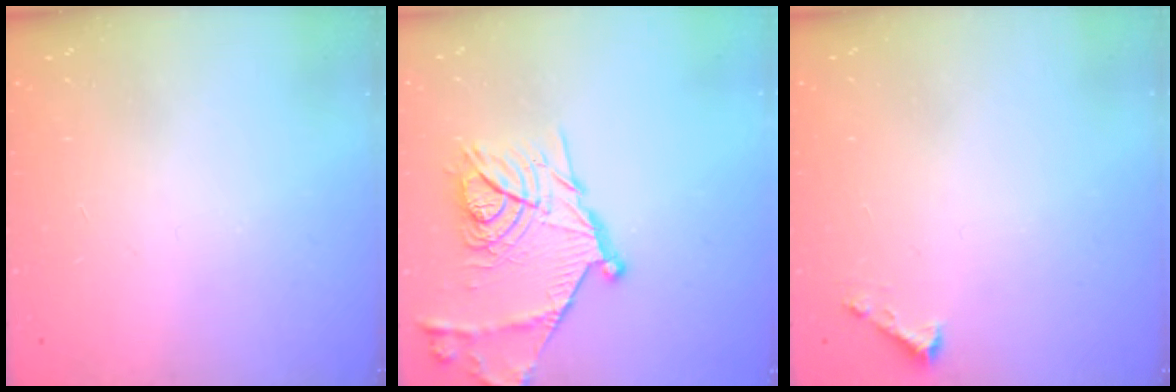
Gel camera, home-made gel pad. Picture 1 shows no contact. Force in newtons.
{"total": 19.6, "press": 19.6, "slide": 0.6}
{"total": 1.6, "press": 1.6, "slide": 0.1}